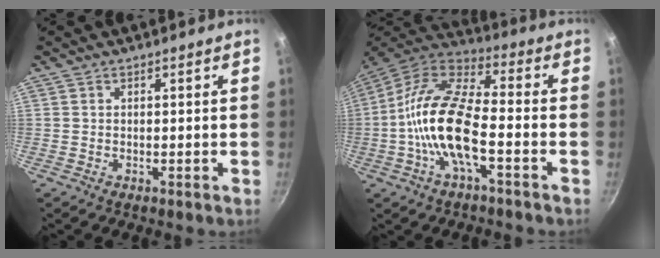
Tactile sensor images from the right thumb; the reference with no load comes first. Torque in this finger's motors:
{"motor_torque": [1.80, 3.21, 2.05, -0.05, 0.67]}